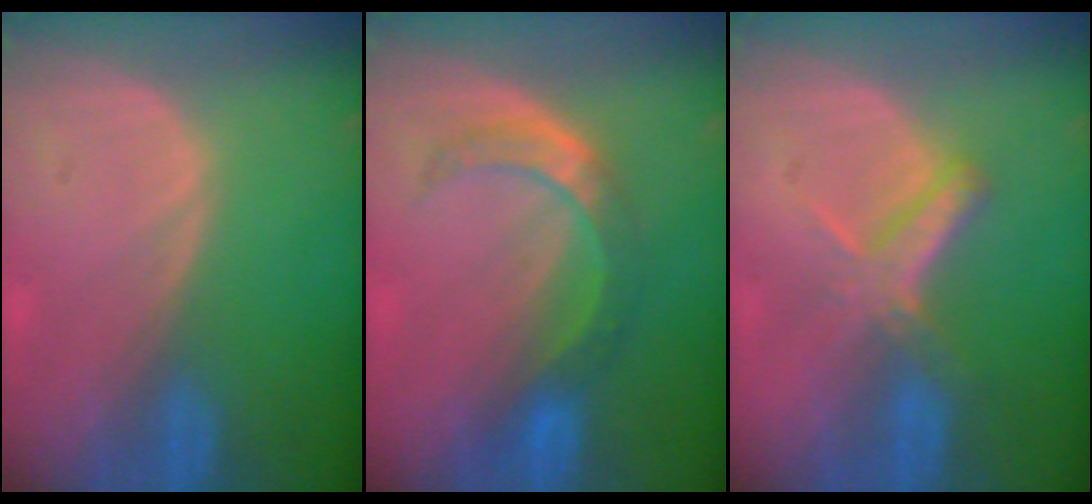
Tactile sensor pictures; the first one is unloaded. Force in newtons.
{"total": 5.7, "press": 5.7, "slide": 0.2}
{"total": 5.5, "press": 4.9, "slide": 2.5}